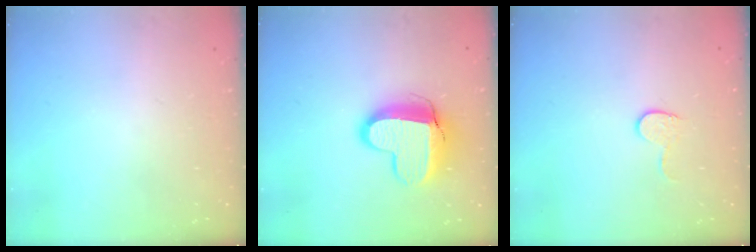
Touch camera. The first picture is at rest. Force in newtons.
{"total": 13.3, "press": 13.3, "slide": 0.9}
{"total": 4.4, "press": 4.4, "slide": 0.4}